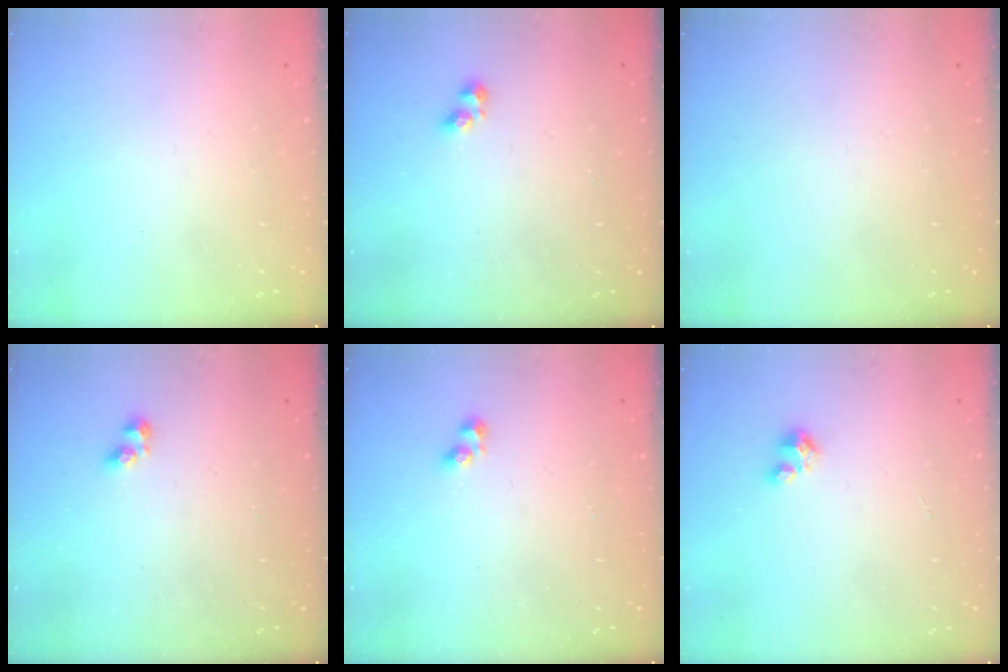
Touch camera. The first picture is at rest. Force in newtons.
{"total": 2.4, "press": 2.3, "slide": 0.4}
{"total": 0.0}
{"total": 2.4, "press": 2.3, "slide": 0.4}
{"total": 1.9, "press": 1.9, "slide": 0.3}
{"total": 1.6, "press": 1.6, "slide": 0.1}